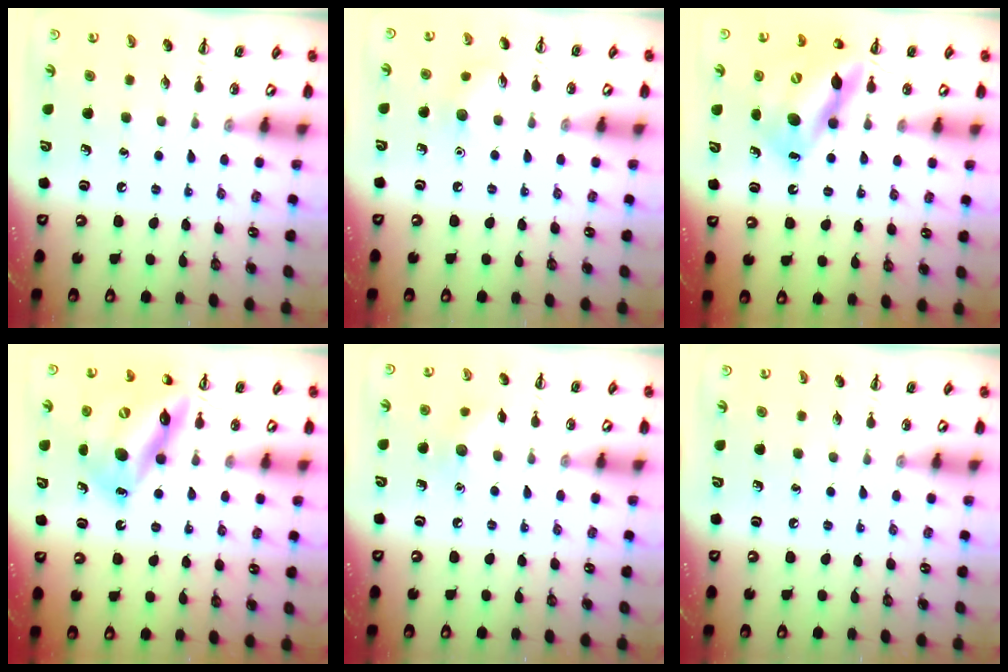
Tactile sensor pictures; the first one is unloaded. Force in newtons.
{"total": 6.2, "press": 6.1, "slide": 1.2}
{"total": 13.9, "press": 13.5, "slide": 3.6}
{"total": 16.3, "press": 15.7, "slide": 4.3}
{"total": 7.3, "press": 7.1, "slide": 1.6}
{"total": 0.0}